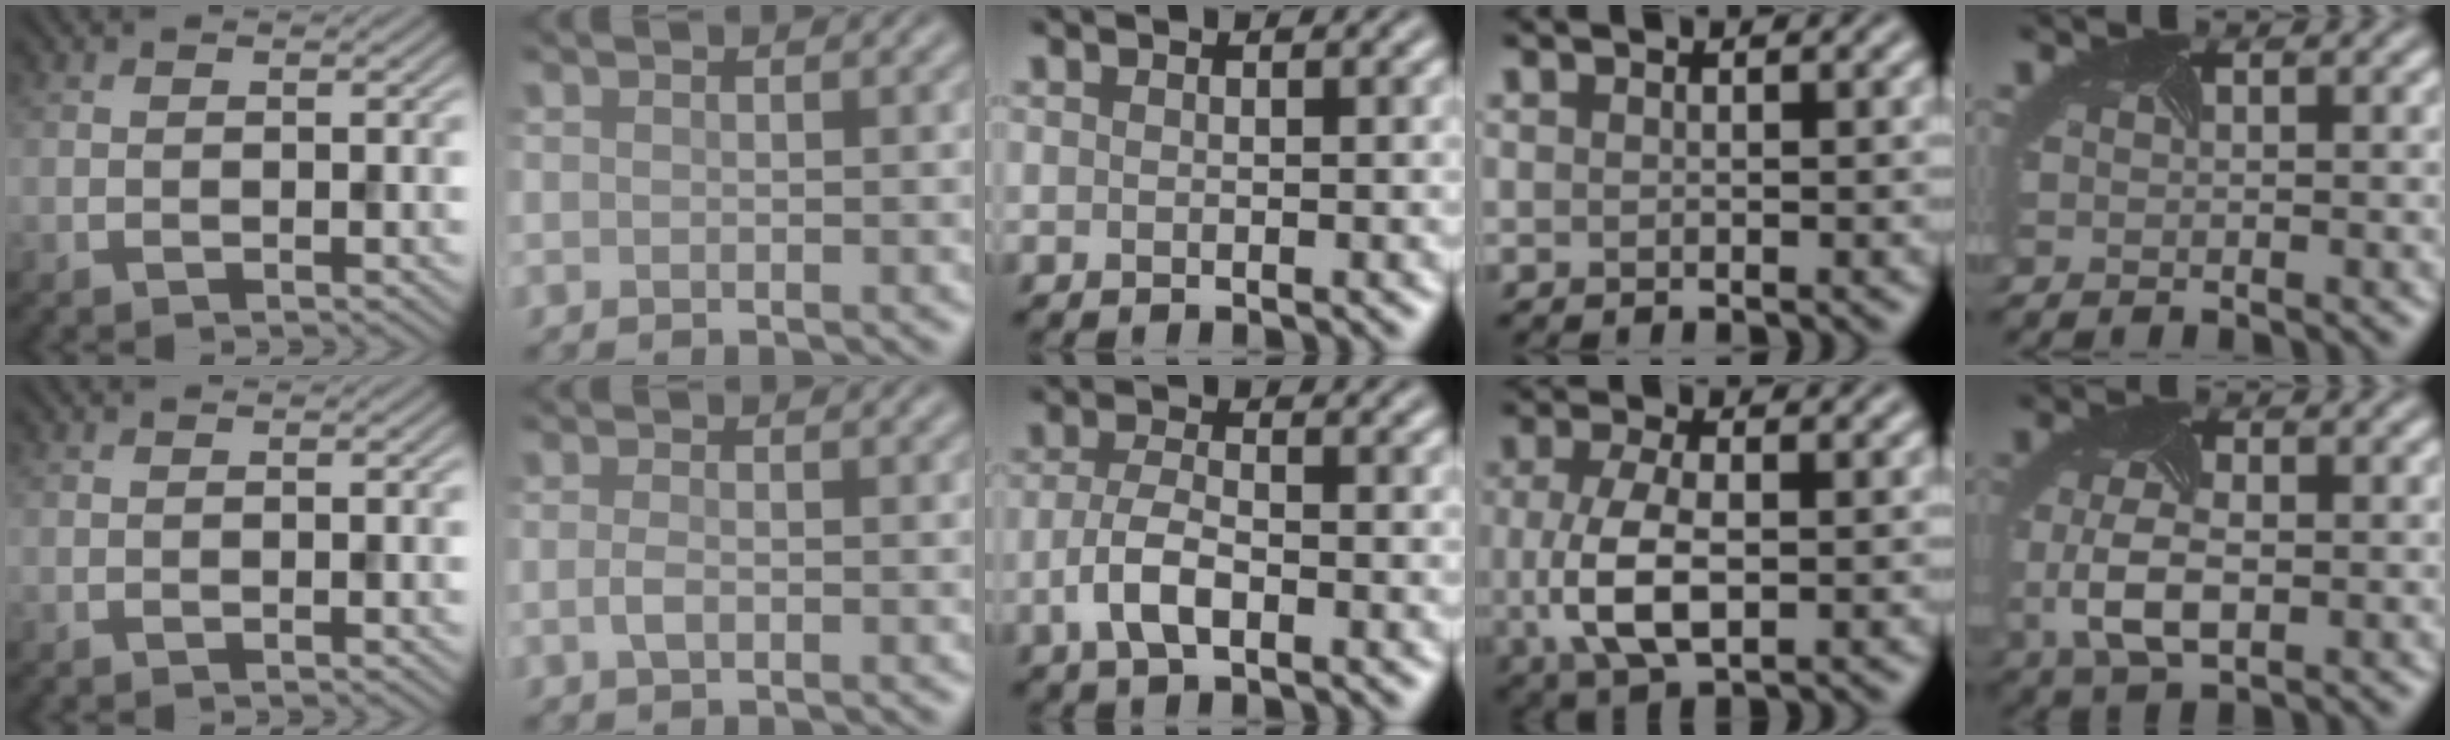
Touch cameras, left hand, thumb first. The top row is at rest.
{"index": {"total": 1.0, "force": [-0.1, 0.4, 0.9], "torque": [-0.024, 0.002, -0.005]}, "middle": {"total": 3.3, "force": [-1.2, 1.4, 2.8], "torque": [-0.060, 0.001, -0.028]}, "ring": {"total": 5.8, "force": [-0.4, 2.7, 5.2], "torque": [-0.119, -0.005, -0.007]}, "little": {"total": 5.1, "force": [-0.6, 2.8, 4.2], "torque": [-0.104, -0.010, -0.011]}}